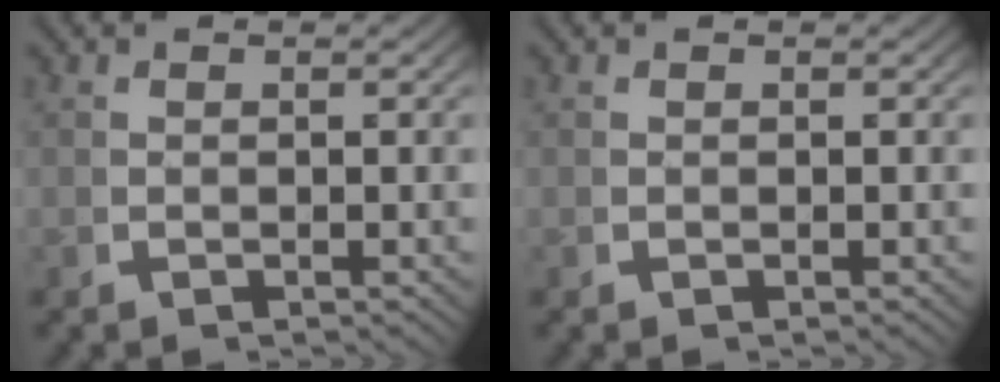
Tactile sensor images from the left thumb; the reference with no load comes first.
{"total": 0.0}